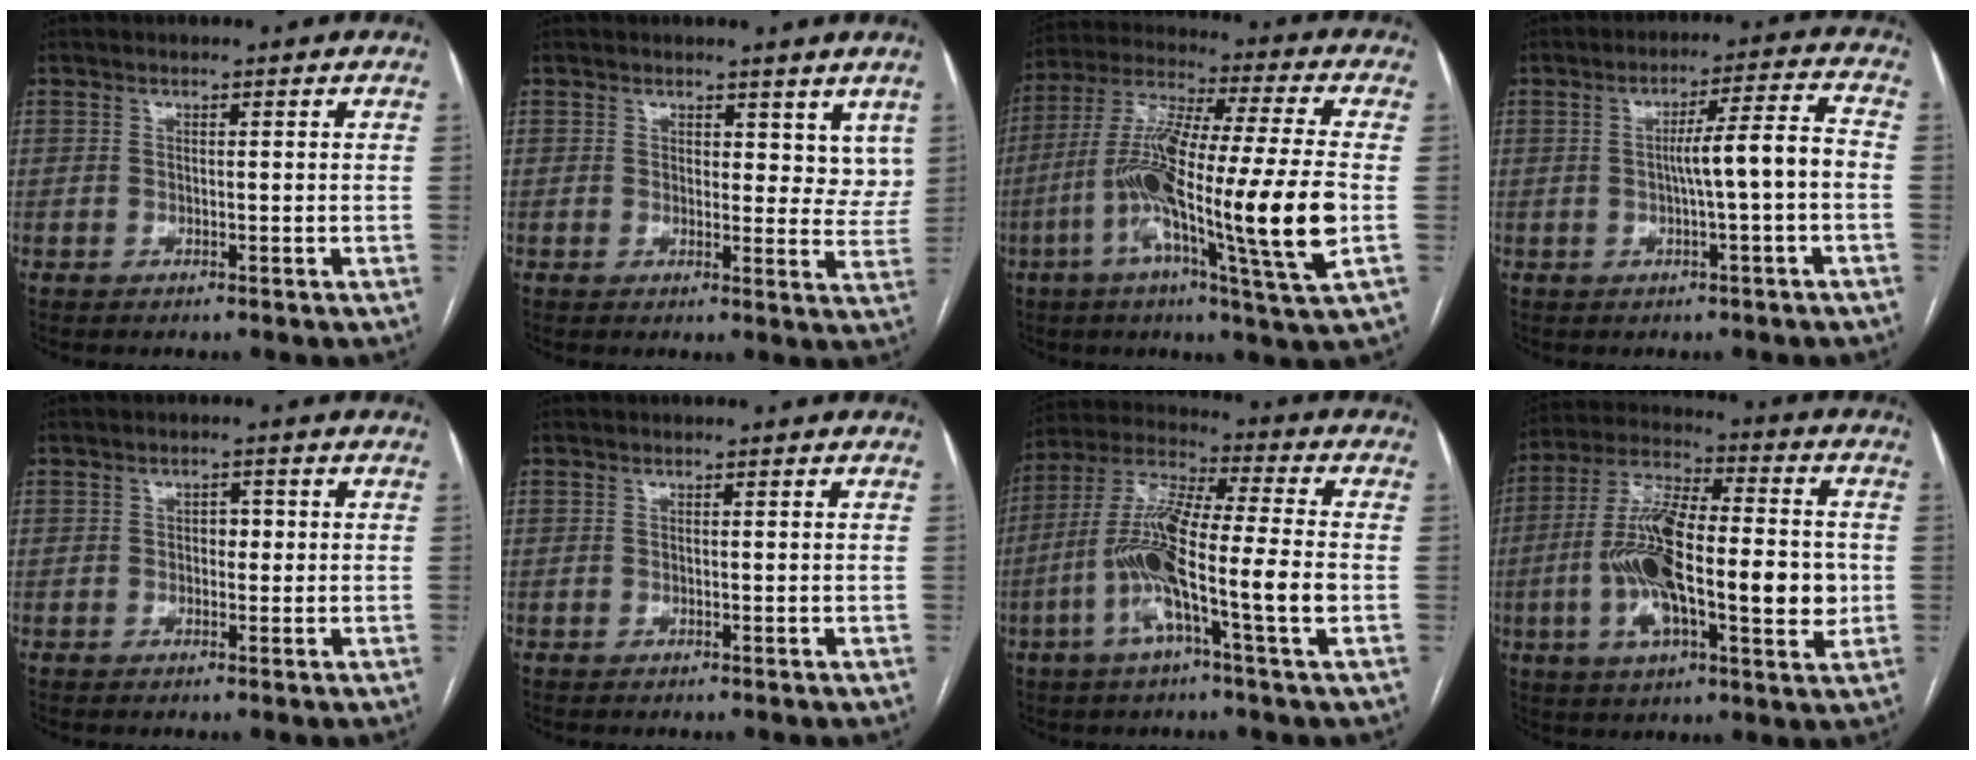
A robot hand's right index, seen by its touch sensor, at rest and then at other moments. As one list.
[{"total": 5.5, "force": [4.0, 3.1, 2.2], "torque": [-0.001, -0.013, 0.039]}, {"total": 21.3, "force": [-4.9, 0.0, 20.8], "torque": [-0.373, -0.014, -0.094]}, {"total": 7.3, "force": [-1.0, -0.2, 7.2], "torque": [-0.113, 0.019, -0.012]}, {"total": 1.9, "force": [0.1, 1.2, 1.4], "torque": [-0.016, 0.007, -0.001]}, {"total": 0.0}, {"total": 14.9, "force": [-3.8, 0.5, 14.4], "torque": [-0.282, 0.005, -0.081]}, {"total": 19.7, "force": [-2.2, 6.3, 18.6], "torque": [-0.342, 0.013, -0.040]}]